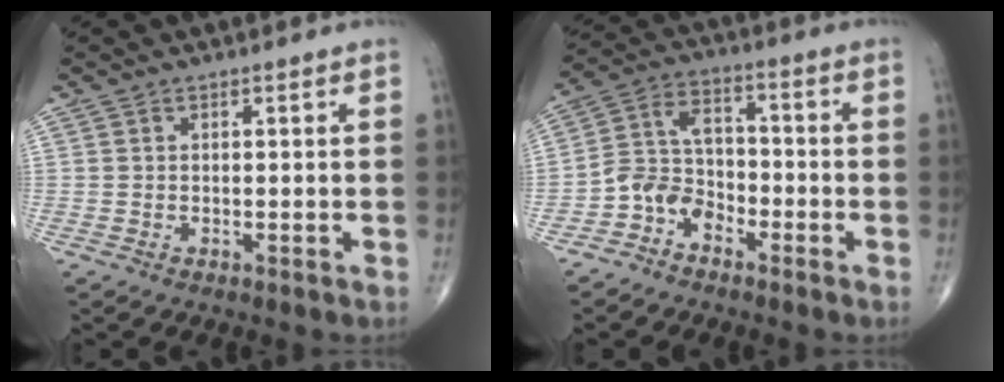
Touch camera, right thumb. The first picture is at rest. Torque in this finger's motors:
{"motor_torque": [1.26, 0.73, 0.22, -0.30, 0.03]}